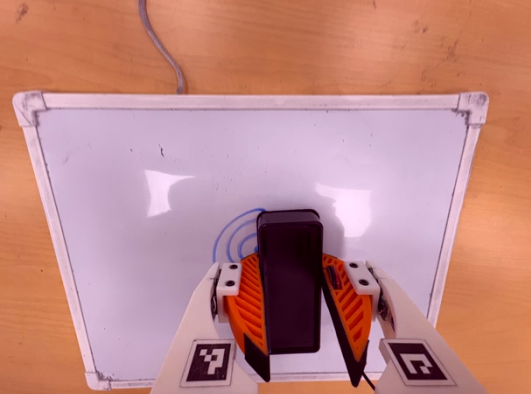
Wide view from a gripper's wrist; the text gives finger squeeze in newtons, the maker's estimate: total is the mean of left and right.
{"total": 12.2, "left": 13.9, "right": 10.4}